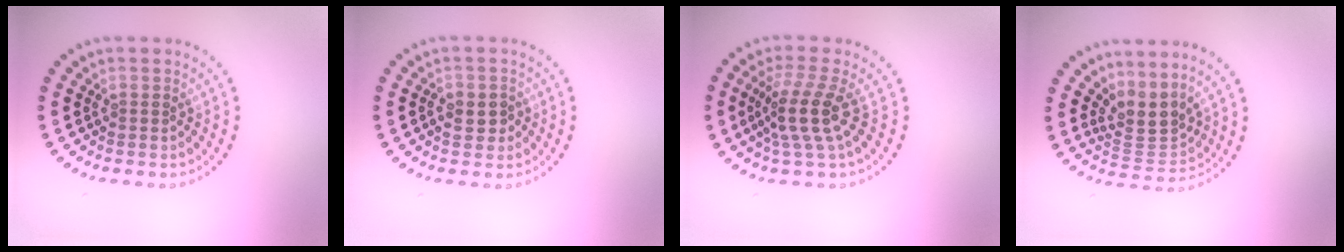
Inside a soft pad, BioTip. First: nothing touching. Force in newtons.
{"total": 2.2, "press": 2.2, "slide": 0.4}
{"total": 3.7, "press": 2.6, "slide": 2.5}
{"total": 3.4, "press": 2.4, "slide": 2.4}